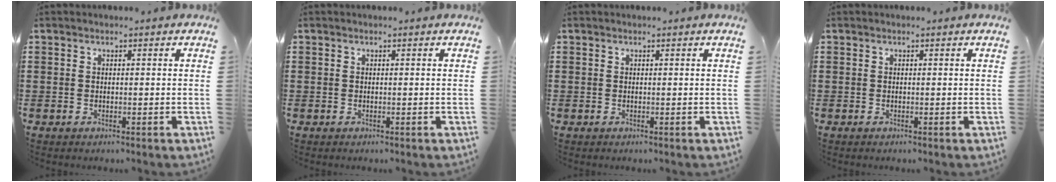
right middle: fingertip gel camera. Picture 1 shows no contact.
{"total": 0.0}
{"total": 0.0}
{"total": 0.0}